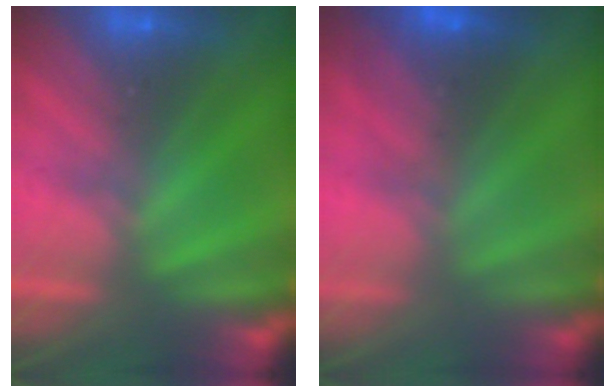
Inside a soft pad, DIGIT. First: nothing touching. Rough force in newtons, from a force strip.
{"total": 2.9}